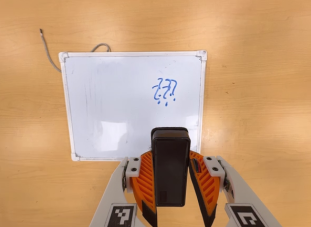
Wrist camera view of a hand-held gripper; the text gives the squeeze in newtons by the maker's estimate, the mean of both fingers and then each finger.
{"total": 5.2, "left": 4.0, "right": 6.3}